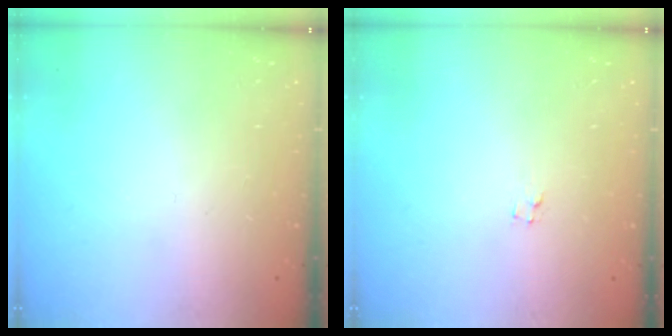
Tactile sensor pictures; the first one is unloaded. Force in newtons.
{"total": 2.0, "press": 2.0, "slide": 0.2}